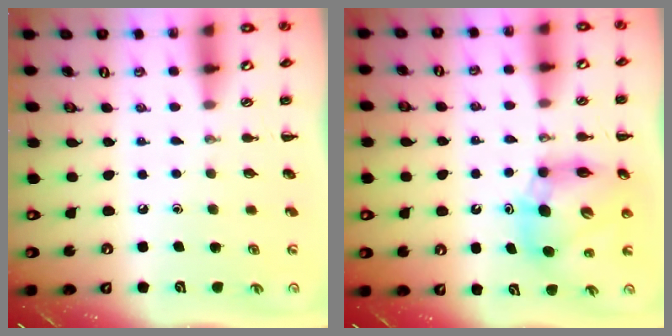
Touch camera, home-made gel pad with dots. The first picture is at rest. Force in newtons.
{"total": 11.2, "press": 10.7, "slide": 3.4}